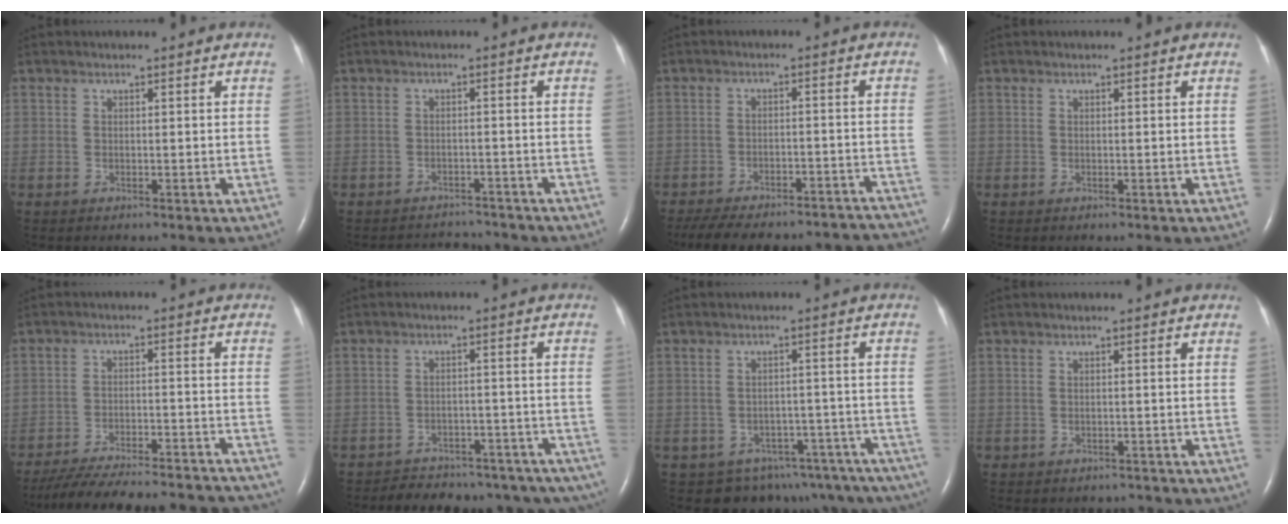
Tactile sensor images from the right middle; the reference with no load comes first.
{"total": 4.7, "force": [-4.5, 1.1, -0.5], "torque": [0.001, 0.007, -0.063]}
{"total": 23.1, "force": [-20.7, 6.5, 8.0], "torque": [-0.136, -0.004, -0.259]}
{"total": 0.0}
{"total": 26.4, "force": [-24.0, 4.1, 10.2], "torque": [-0.149, -0.028, -0.323]}
{"total": 18.9, "force": [-16.3, 7.7, 5.5], "torque": [-0.077, 0.017, -0.188]}
{"total": 15.9, "force": [-13.2, 8.2, 3.4], "torque": [-0.017, 0.044, -0.139]}
{"total": 2.2, "force": [-1.9, 1.1, -0.1], "torque": [-0.005, 0.004, -0.027]}